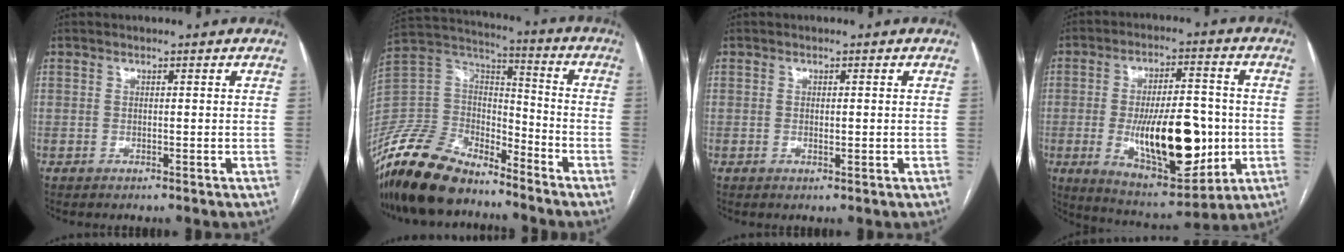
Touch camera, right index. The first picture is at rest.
{"total": 18.1, "force": [-14.9, 6.6, 7.9], "torque": [-0.168, 0.016, -0.284]}
{"total": 0.9, "force": [-0.1, 0.2, 0.9], "torque": [-0.017, -0.003, 0.000]}
{"total": 18.0, "force": [-2.9, 6.3, 16.6], "torque": [-0.274, -0.005, -0.034]}